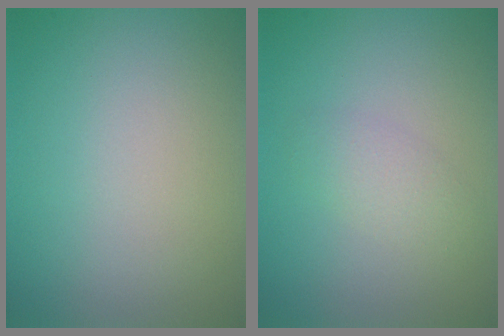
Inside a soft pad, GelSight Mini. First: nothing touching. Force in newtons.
{"total": 1.7, "press": 1.7, "slide": 0.1}